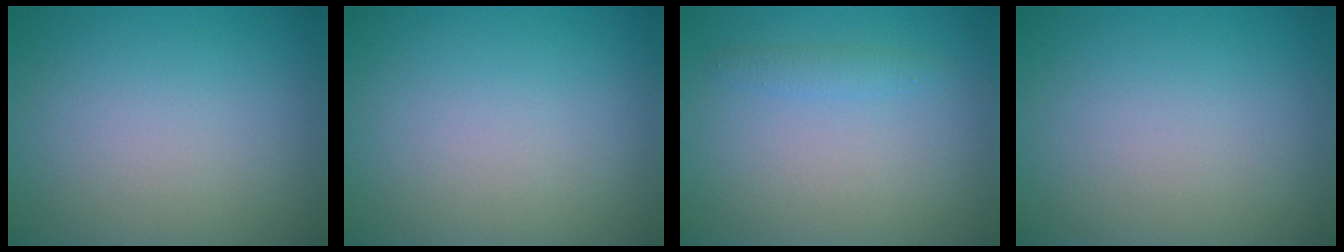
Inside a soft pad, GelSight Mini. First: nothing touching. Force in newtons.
{"total": 0.0}
{"total": 1.1, "press": 1.1, "slide": 0.1}
{"total": 0.0}